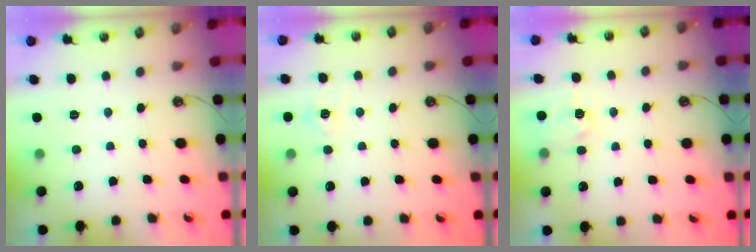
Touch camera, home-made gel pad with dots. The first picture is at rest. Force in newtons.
{"total": 6.6, "press": 6.6, "slide": 0.3}
{"total": 4.7, "press": 4.7, "slide": 0.5}